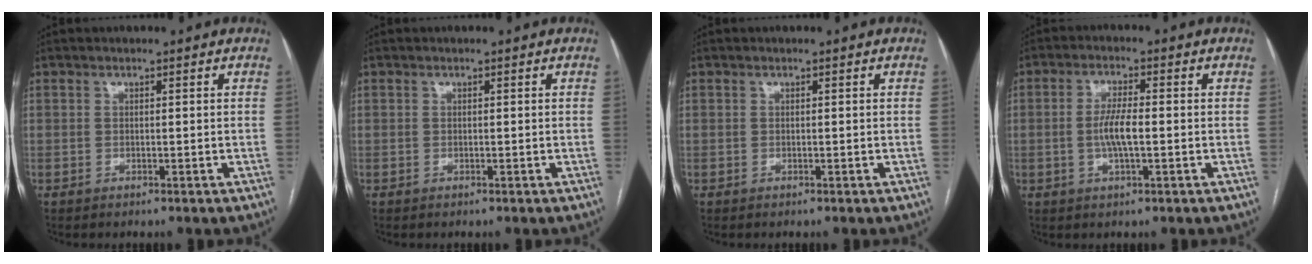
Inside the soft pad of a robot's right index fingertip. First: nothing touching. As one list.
[{"total": 0.0}, {"total": 0.0}, {"total": 4.8, "force": [-0.6, 0.8, 4.7], "torque": [-0.099, 0.000, -0.012]}]